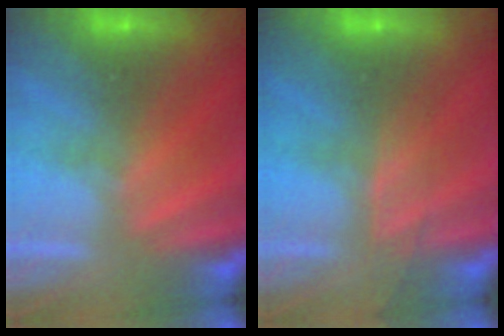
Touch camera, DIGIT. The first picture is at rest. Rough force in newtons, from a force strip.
{"total": 2.5}